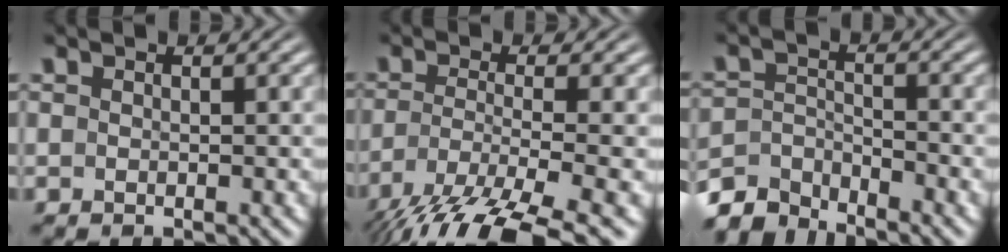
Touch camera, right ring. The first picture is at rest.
{"total": 7.9, "force": [-4.4, 3.1, 5.8], "torque": [-0.119, -0.043, -0.045]}
{"total": 4.9, "force": [-4.1, 2.0, 1.6], "torque": [-0.034, -0.020, -0.066]}